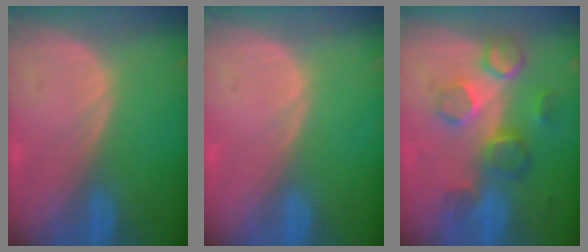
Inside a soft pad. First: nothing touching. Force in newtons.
{"total": 0.0}
{"total": 8.4, "press": 7.6, "slide": 3.6}